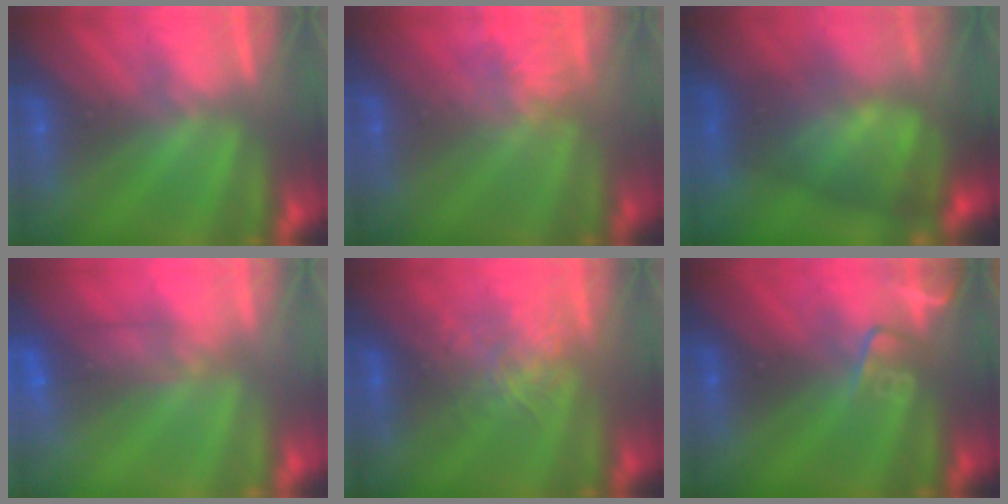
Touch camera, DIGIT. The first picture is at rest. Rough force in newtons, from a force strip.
{"total": 4.6}
{"total": 7.9}
{"total": 6.9}
{"total": 2.6}
{"total": 2.5}